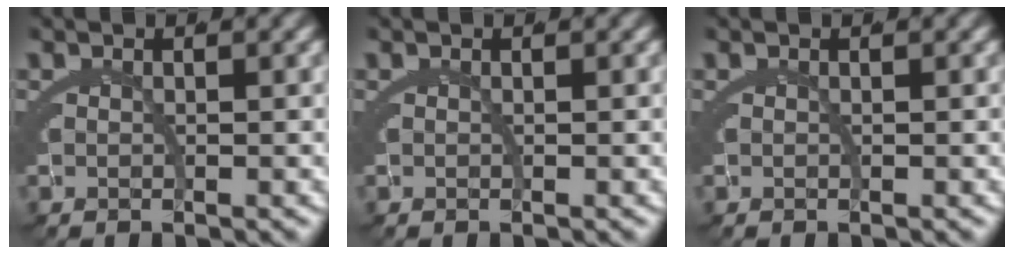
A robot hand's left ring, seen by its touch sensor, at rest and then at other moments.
{"total": 0.0}
{"total": 0.0}